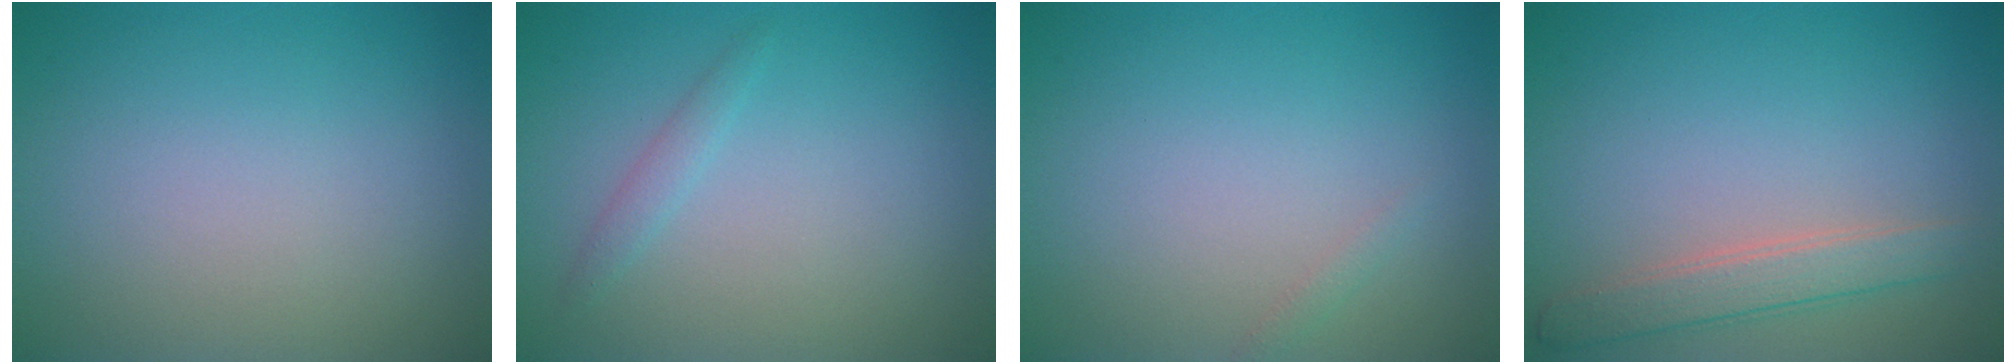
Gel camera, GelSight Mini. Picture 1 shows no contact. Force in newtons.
{"total": 1.6, "press": 1.6, "slide": 0.1}
{"total": 0.6, "press": 0.6, "slide": 0.0}
{"total": 2.6, "press": 2.6, "slide": 0.2}